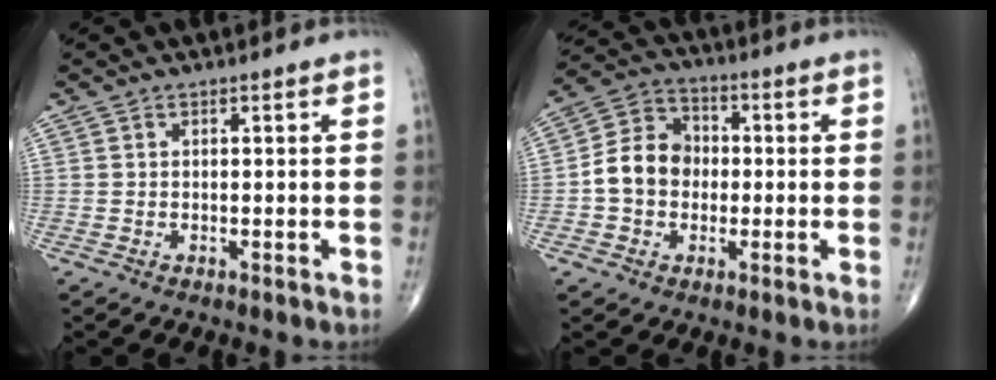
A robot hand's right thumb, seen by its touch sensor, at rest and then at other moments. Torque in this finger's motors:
{"motor_torque": [1.50, 1.47, 0.58, -0.46, 0.07]}